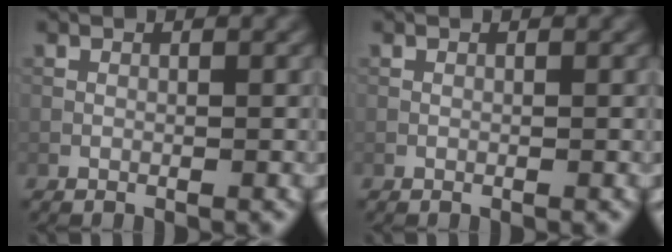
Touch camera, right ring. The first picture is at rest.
{"total": 0.0}